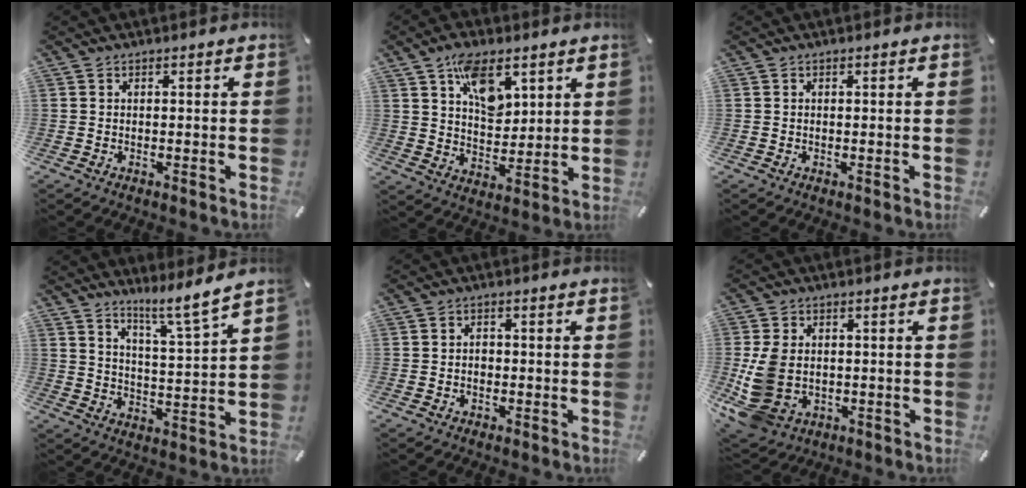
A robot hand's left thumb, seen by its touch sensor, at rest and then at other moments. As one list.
[{"total": 10.6, "force": [5.6, 6.4, 6.4], "torque": [-0.095, -0.017, 0.099]}, {"total": 0.0}, {"total": 8.1, "force": [7.1, 0.5, 3.7], "torque": [-0.062, -0.055, 0.122]}, {"total": 1.7, "force": [-0.5, 1.4, 0.8], "torque": [-0.018, 0.004, -0.011]}, {"total": 10.9, "force": [-0.7, 8.3, 7.1], "torque": [-0.169, 0.001, -0.010]}]